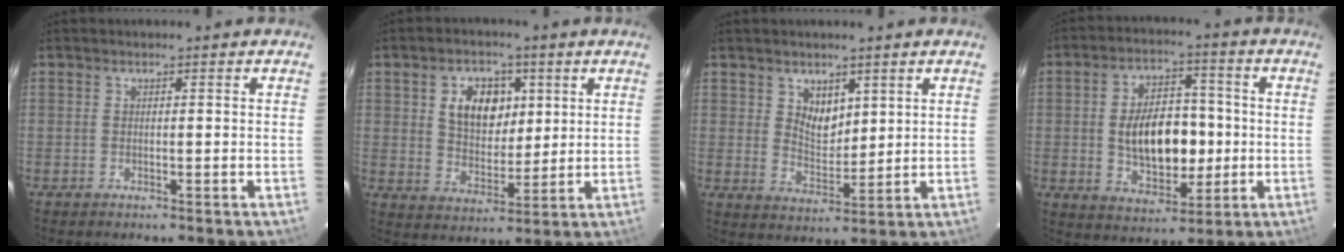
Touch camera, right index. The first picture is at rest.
{"total": 9.4, "force": [3.0, 6.4, 6.1], "torque": [-0.108, 0.014, 0.059]}
{"total": 5.4, "force": [2.9, 3.6, 2.8], "torque": [-0.041, -0.001, 0.057]}
{"total": 13.1, "force": [-0.9, 7.7, 10.6], "torque": [-0.193, 0.017, 0.001]}